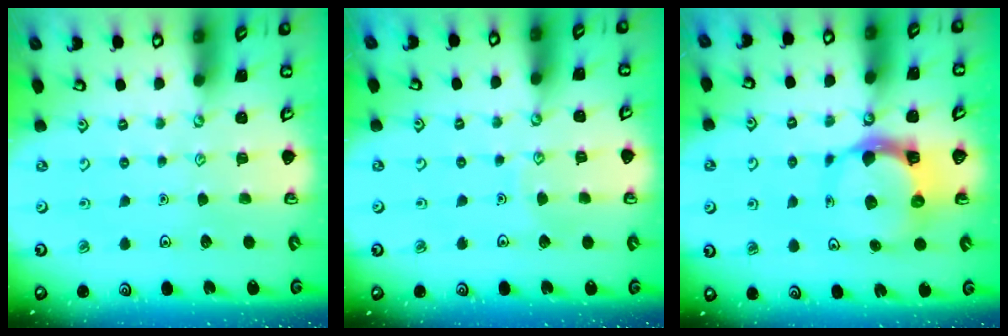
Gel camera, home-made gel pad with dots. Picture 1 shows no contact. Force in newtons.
{"total": 3.4, "press": 3.4, "slide": 0.3}
{"total": 8.7, "press": 8.7, "slide": 1.2}